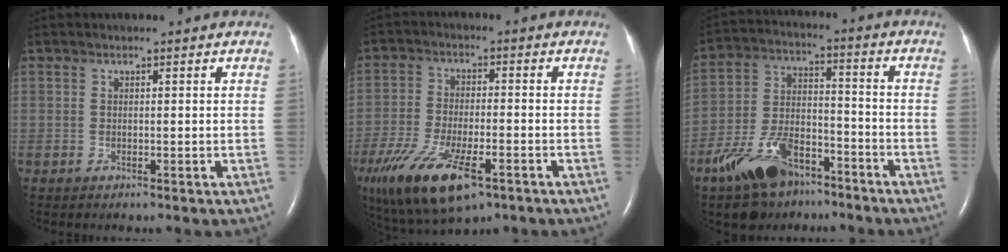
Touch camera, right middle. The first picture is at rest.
{"total": 17.9, "force": [-10.2, 6.7, 13.2], "torque": [-0.280, -0.036, -0.172]}
{"total": 13.0, "force": [-8.7, 6.0, 7.6], "torque": [-0.160, 0.003, -0.156]}